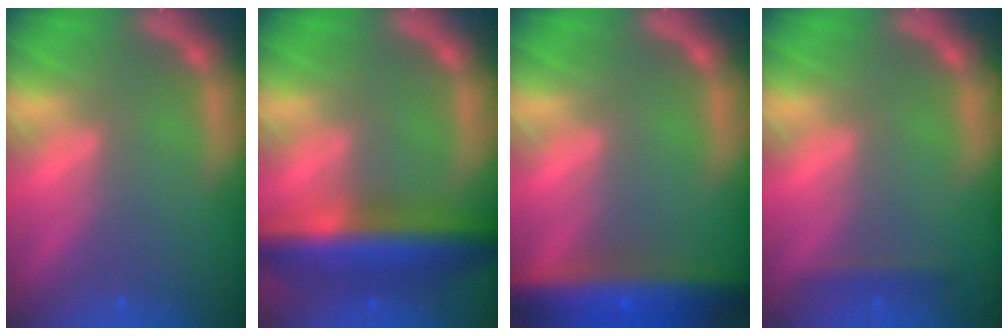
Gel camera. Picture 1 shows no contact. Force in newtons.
{"total": 8.9}
{"total": 10.0}
{"total": 1.4}